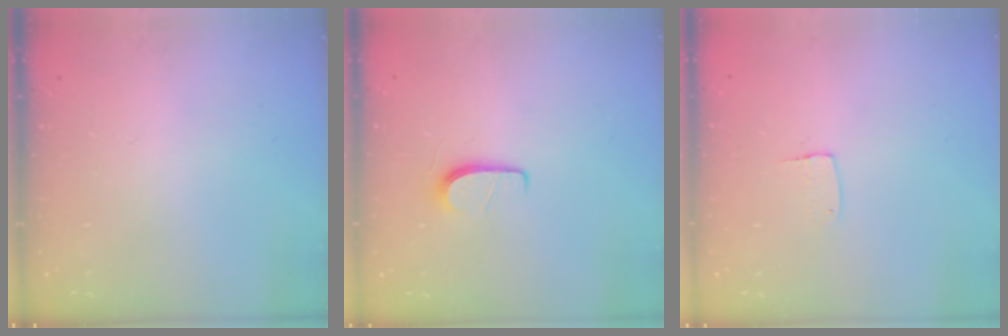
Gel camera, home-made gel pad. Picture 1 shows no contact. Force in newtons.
{"total": 5.6, "press": 5.6, "slide": 0.7}
{"total": 4.3, "press": 4.3, "slide": 0.4}